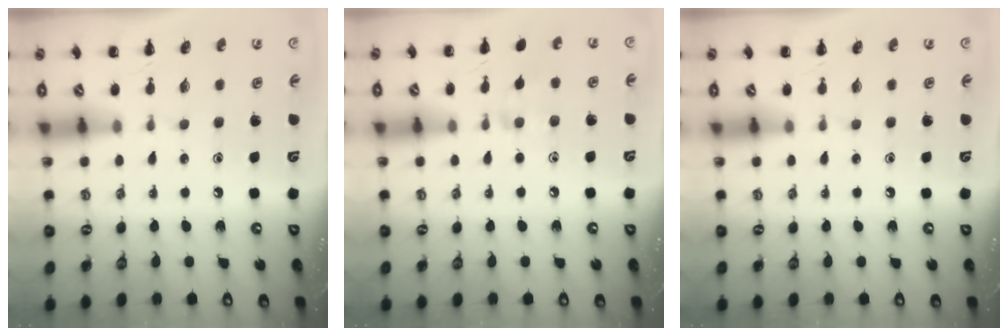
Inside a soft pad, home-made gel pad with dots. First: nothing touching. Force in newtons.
{"total": 7.1, "press": 6.8, "slide": 2.1}
{"total": 0.0}